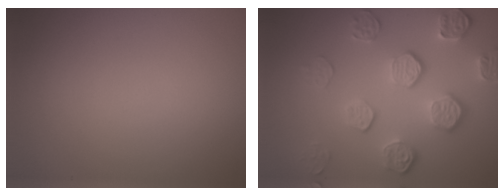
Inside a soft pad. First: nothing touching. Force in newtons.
{"total": 5.4, "press": 3.9, "slide": 3.7}